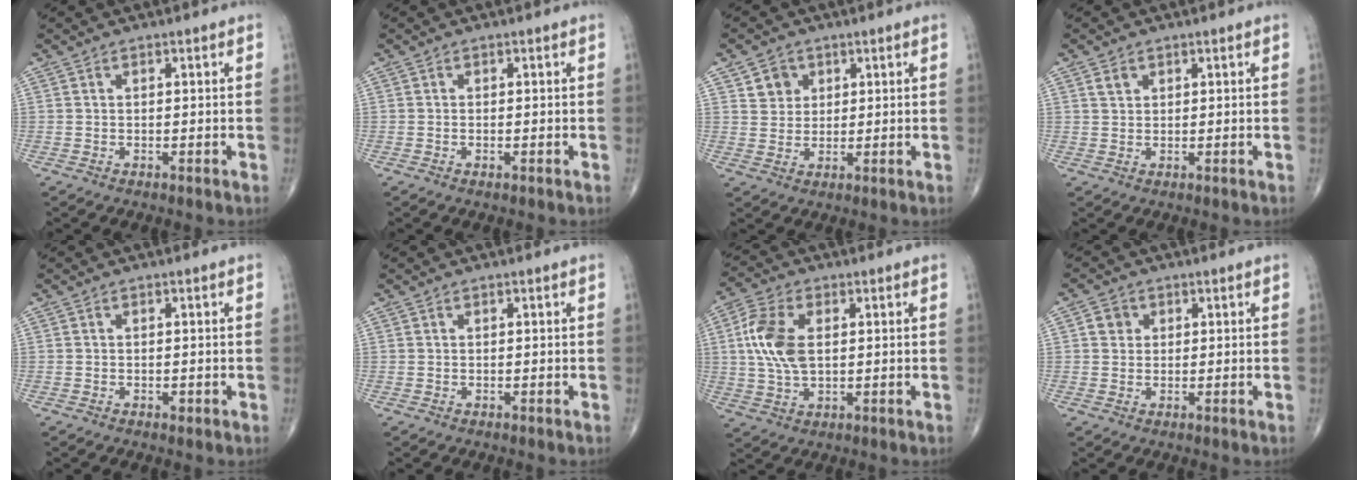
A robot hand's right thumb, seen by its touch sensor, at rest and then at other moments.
{"total": 0.6, "force": [-0.3, 0.2, 0.5], "torque": [-0.011, -0.002, -0.005]}
{"total": 4.5, "force": [2.0, 3.8, 1.1], "torque": [0.004, -0.009, 0.035]}
{"total": 1.9, "force": [1.0, 1.3, 0.9], "torque": [-0.010, -0.002, 0.020]}
{"total": 0.7, "force": [-0.3, 0.5, 0.5], "torque": [-0.006, -0.001, -0.005]}
{"total": 0.0}
{"total": 10.2, "force": [1.5, 5.8, 8.2], "torque": [-0.178, 0.005, 0.030]}
{"total": 2.8, "force": [0.7, 2.5, 0.9], "torque": [-0.002, 0.000, 0.007]}